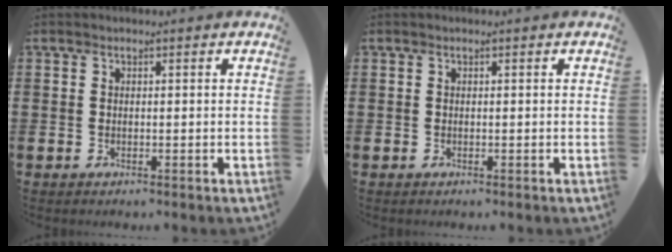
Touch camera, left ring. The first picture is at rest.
{"total": 0.0}